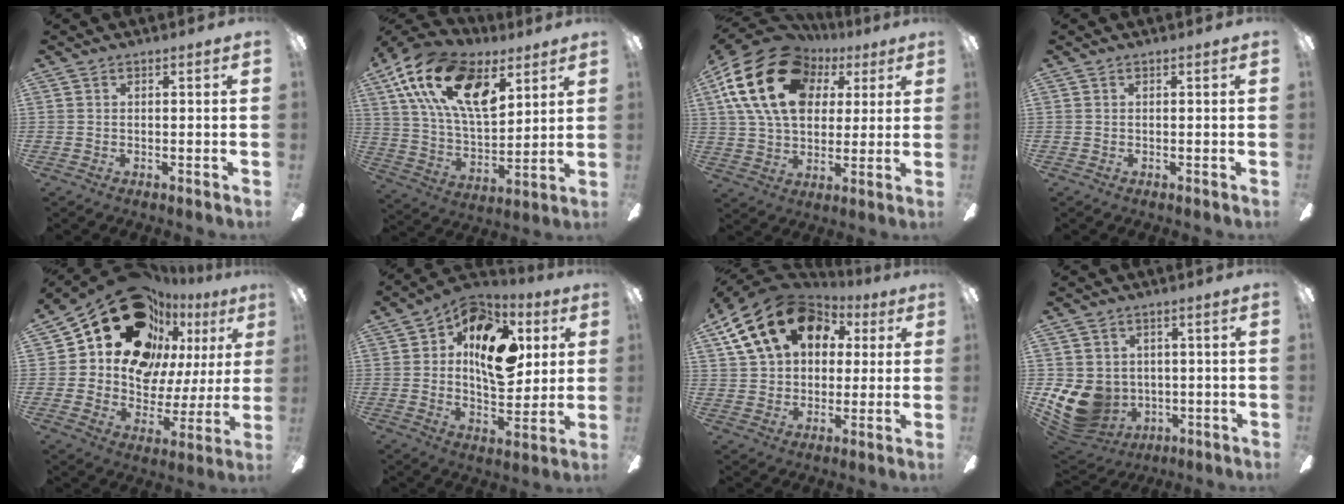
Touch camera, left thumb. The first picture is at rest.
{"total": 22.9, "force": [11.5, 11.8, 15.8], "torque": [-0.311, -0.038, 0.204]}
{"total": 23.4, "force": [8.8, 16.0, 14.6], "torque": [-0.293, -0.018, 0.151]}
{"total": 0.0}
{"total": 22.9, "force": [14.2, 14.9, 10.2], "torque": [-0.151, -0.091, 0.269]}
{"total": 18.0, "force": [5.5, 10.5, 13.5], "torque": [-0.186, -0.008, 0.096]}
{"total": 20.1, "force": [8.7, 14.5, 10.8], "torque": [-0.202, -0.022, 0.158]}
{"total": 12.0, "force": [-1.9, 10.5, 5.6], "torque": [-0.147, -0.004, -0.028]}